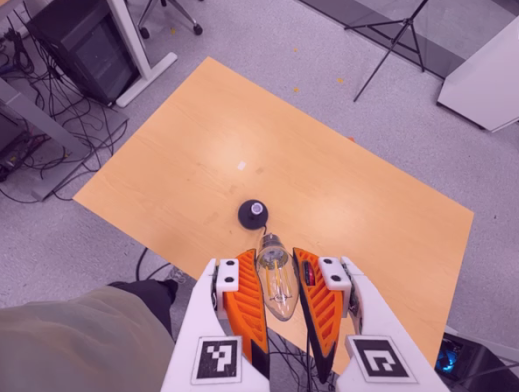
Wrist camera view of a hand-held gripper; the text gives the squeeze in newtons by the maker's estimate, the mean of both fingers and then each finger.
{"total": 21.3, "left": 24.1, "right": 18.5}